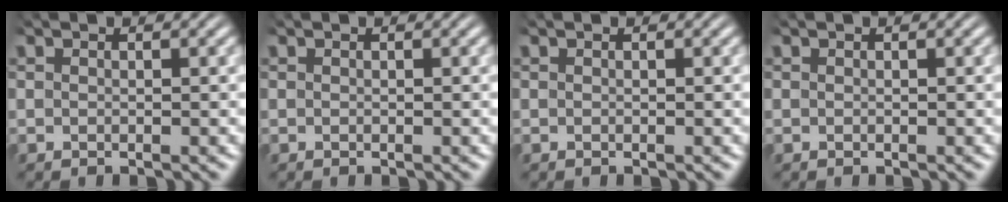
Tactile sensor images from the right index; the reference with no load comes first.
{"total": 0.0}
{"total": 0.0}
{"total": 0.0}